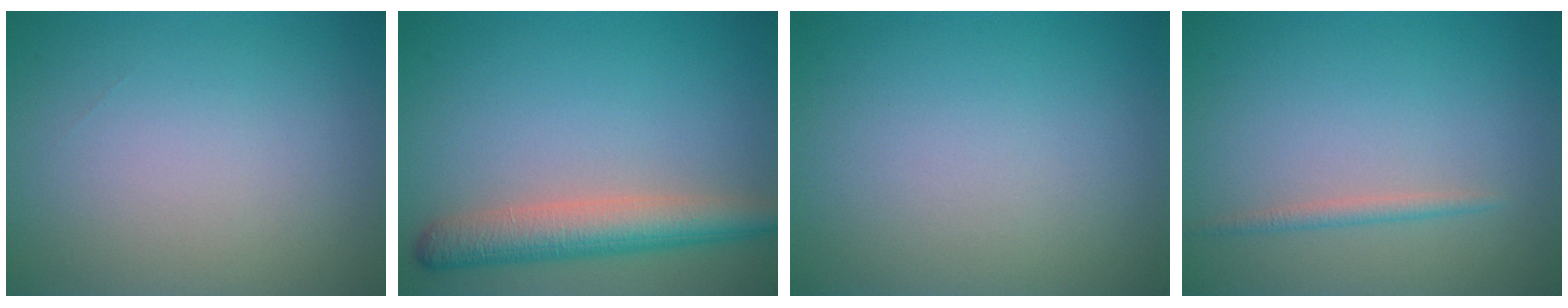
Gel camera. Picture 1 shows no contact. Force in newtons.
{"total": 5.2, "press": 5.2, "slide": 0.2}
{"total": 0.0}
{"total": 1.1, "press": 1.1, "slide": 0.1}